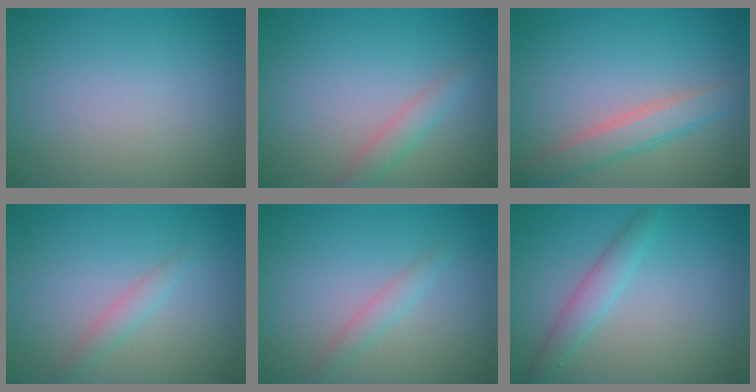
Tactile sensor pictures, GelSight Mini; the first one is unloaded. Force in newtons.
{"total": 1.9, "press": 1.9, "slide": 0.0}
{"total": 3.2, "press": 3.2, "slide": 0.1}
{"total": 1.4, "press": 1.4, "slide": 0.0}
{"total": 1.4, "press": 1.4, "slide": 0.0}
{"total": 2.2, "press": 2.2, "slide": 0.1}